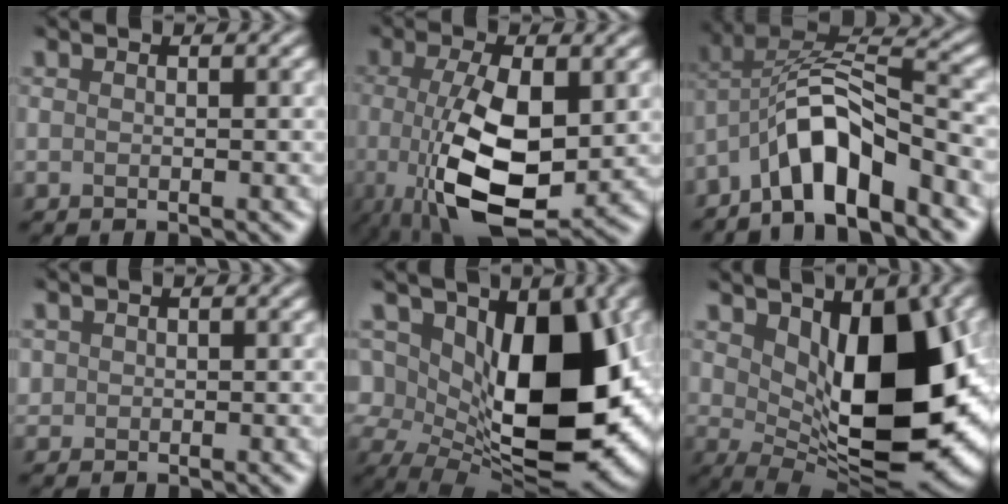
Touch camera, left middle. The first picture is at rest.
{"total": 9.1, "force": [-1.4, 3.6, 8.2], "torque": [-0.165, -0.009, -0.016]}
{"total": 7.5, "force": [-4.2, 2.7, 5.6], "torque": [-0.098, 0.020, -0.074]}
{"total": 0.8, "force": [0.4, 0.5, -0.5], "torque": [0.008, 0.005, 0.017]}
{"total": 13.8, "force": [1.9, 7.8, 11.2], "torque": [-0.158, -0.013, 0.034]}
{"total": 12.2, "force": [1.9, 6.0, 10.4], "torque": [-0.141, -0.007, 0.044]}